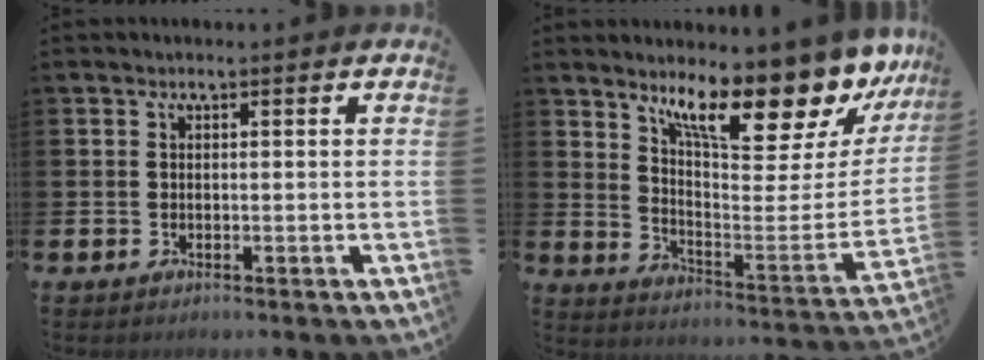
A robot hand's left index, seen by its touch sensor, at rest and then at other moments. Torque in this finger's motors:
{"motor_torque": [1.44, -0.71, 1.05, 0.21]}